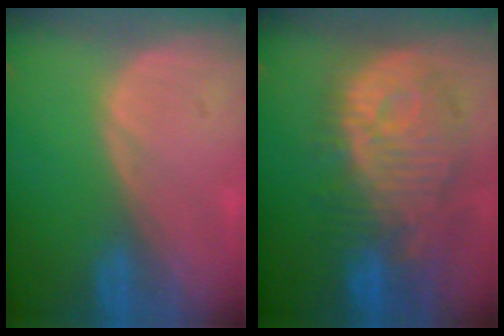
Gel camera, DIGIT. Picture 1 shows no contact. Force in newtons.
{"total": 12.3, "press": 11.0, "slide": 5.4}